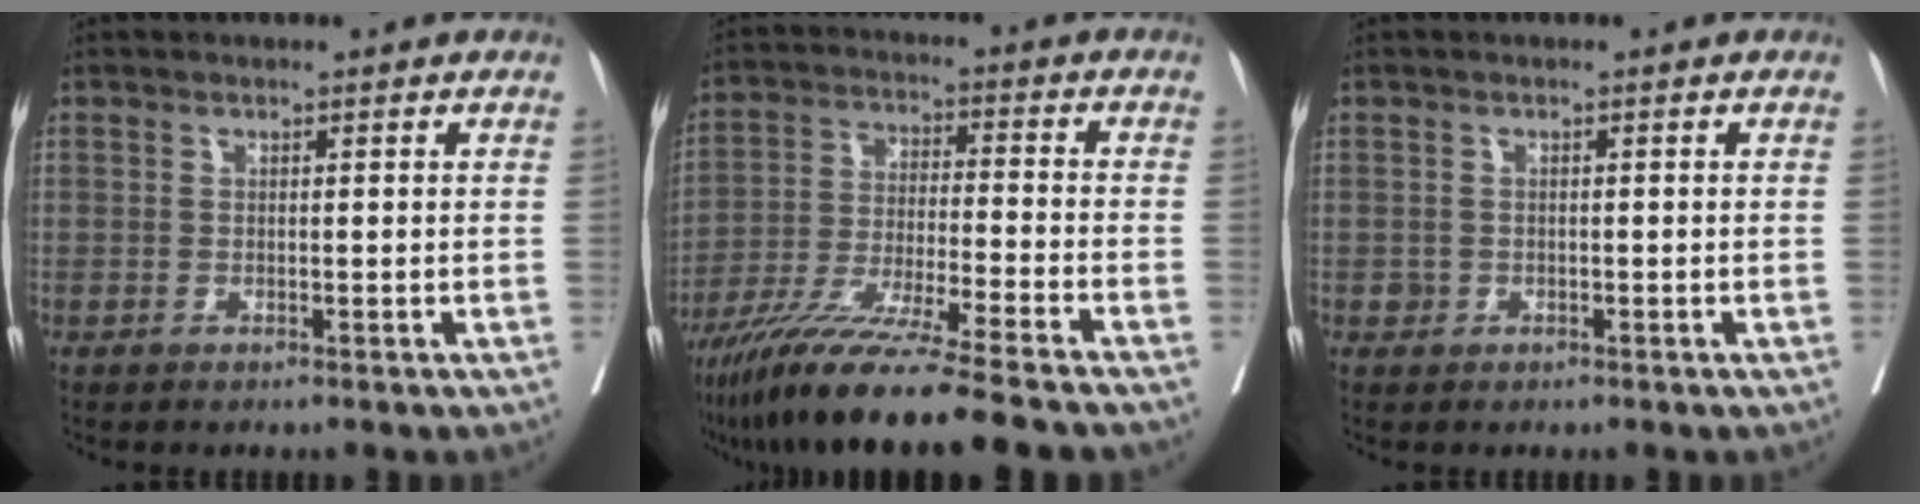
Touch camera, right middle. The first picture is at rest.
{"total": 15.3, "force": [-12.4, -1.5, 8.8], "torque": [-0.162, -0.045, -0.213]}
{"total": 0.8, "force": [-0.3, 0.8, 0.1], "torque": [0.001, 0.003, -0.005]}